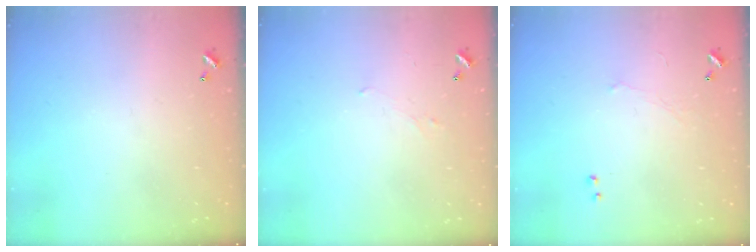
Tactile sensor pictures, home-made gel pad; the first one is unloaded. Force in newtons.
{"total": 0.7, "press": 0.2, "slide": 0.7}
{"total": 0.7, "press": 0.3, "slide": 0.6}